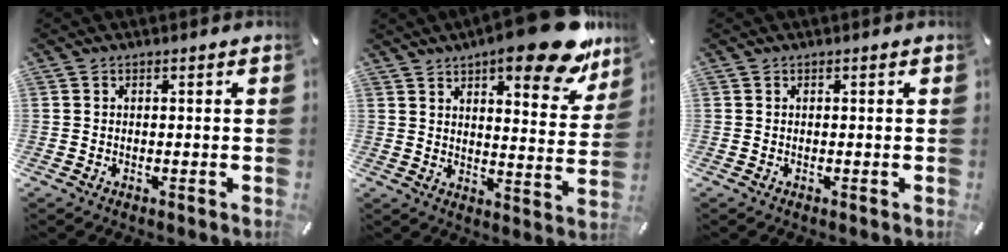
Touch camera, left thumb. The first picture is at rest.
{"total": 17.1, "force": [12.2, 5.1, 10.8], "torque": [-0.145, -0.084, 0.197]}
{"total": 0.0}